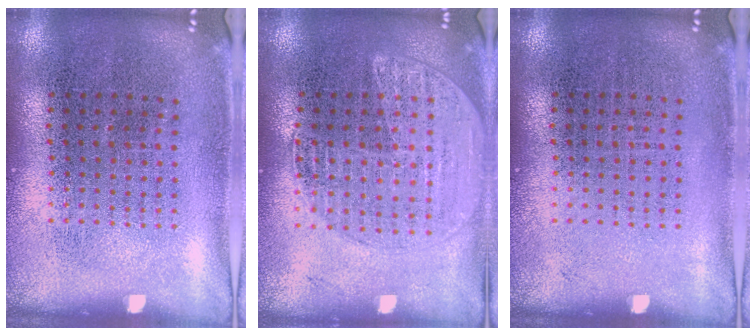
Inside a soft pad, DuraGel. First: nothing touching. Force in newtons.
{"total": 1.6, "press": 1.5, "slide": 0.4}
{"total": 0.0}